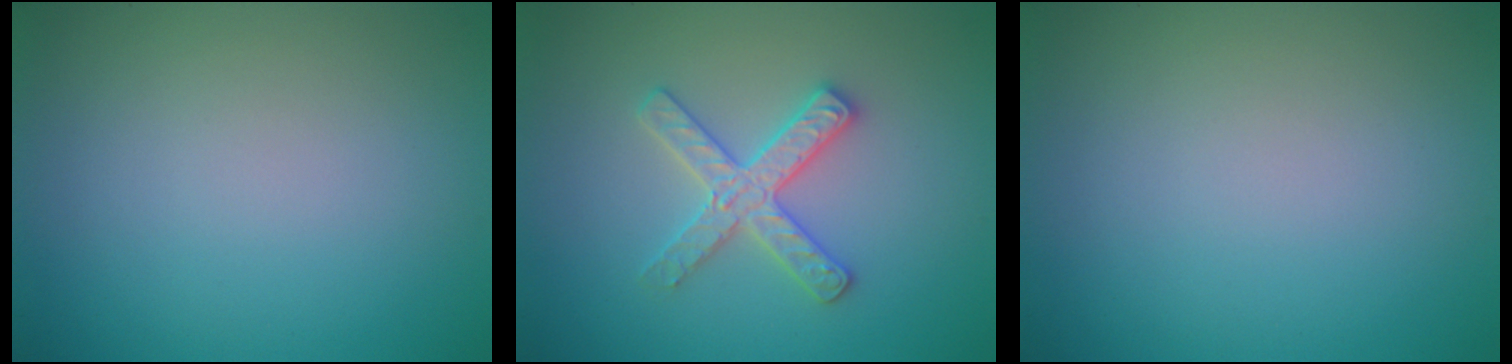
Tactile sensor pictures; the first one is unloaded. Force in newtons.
{"total": 2.9, "press": 2.9, "slide": 0.5}
{"total": 0.0}